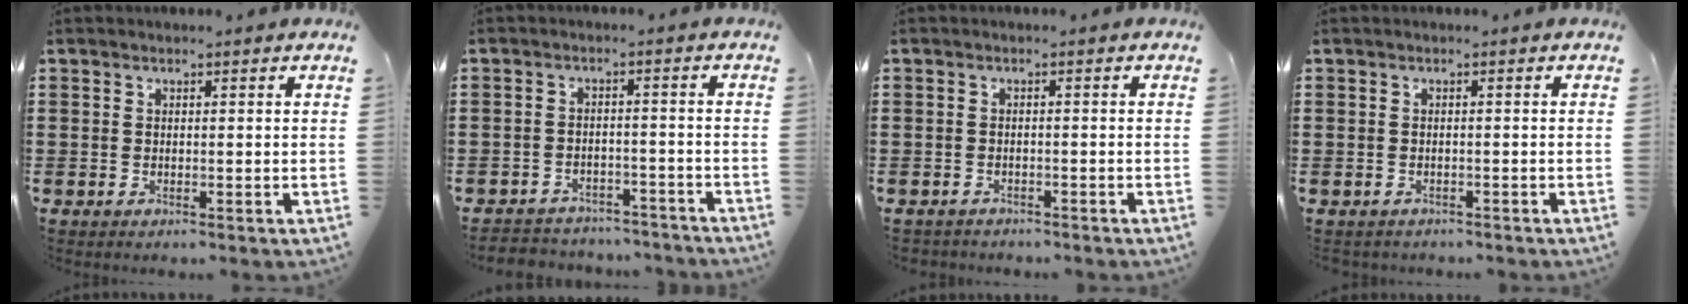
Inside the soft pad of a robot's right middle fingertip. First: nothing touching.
{"total": 3.2, "force": [-3.2, 0.5, -0.1], "torque": [-0.005, 0.001, -0.069]}
{"total": 1.2, "force": [-1.2, 0.2, 0.0], "torque": [-0.003, 0.002, -0.026]}
{"total": 0.9, "force": [-0.8, 0.3, -0.1], "torque": [0.000, 0.003, -0.019]}